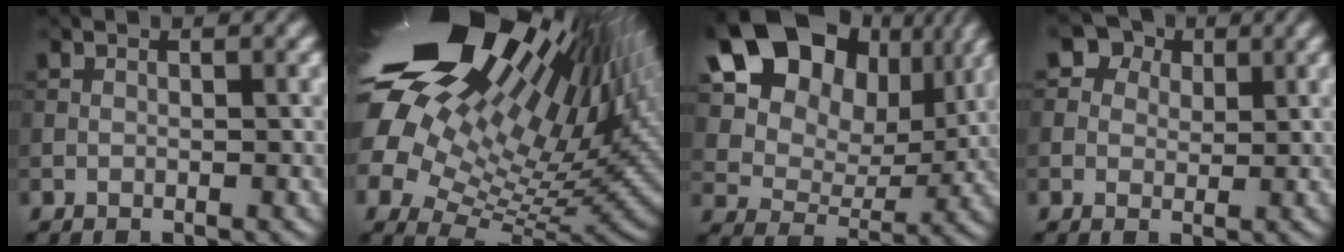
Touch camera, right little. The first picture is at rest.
{"total": 22.8, "force": [9.5, 12.1, 16.8], "torque": [-0.320, 0.038, 0.170]}
{"total": 17.3, "force": [8.2, 12.1, 9.3], "torque": [-0.209, 0.061, 0.154]}
{"total": 3.5, "force": [1.9, 2.6, 1.3], "torque": [-0.029, -0.007, 0.020]}